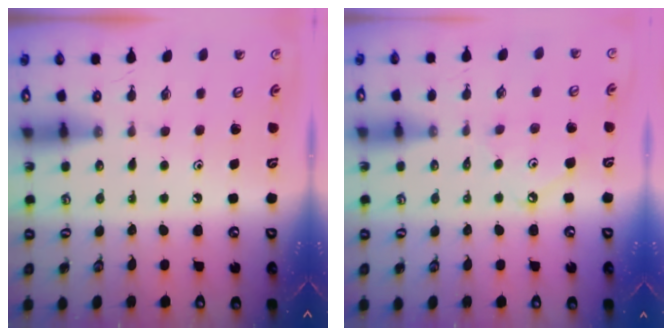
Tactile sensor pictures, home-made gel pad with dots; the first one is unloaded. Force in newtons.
{"total": 3.1, "press": 3.1, "slide": 0.4}